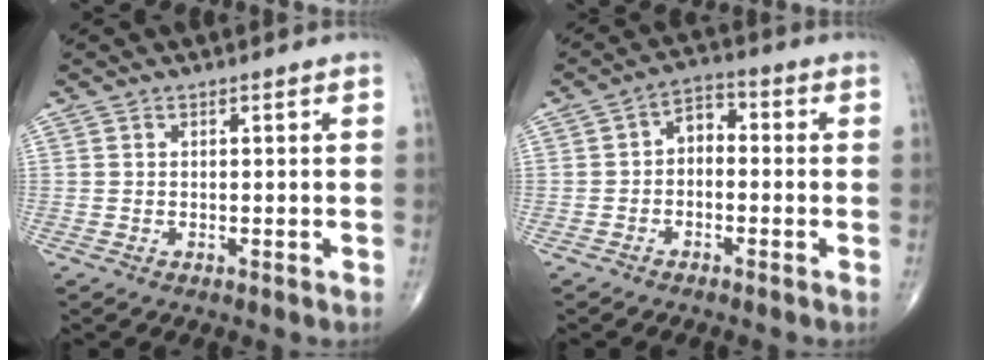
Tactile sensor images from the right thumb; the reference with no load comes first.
{"total": 4.7, "force": [-0.6, 3.2, 3.4], "torque": [-0.039, 0.026, -0.025]}